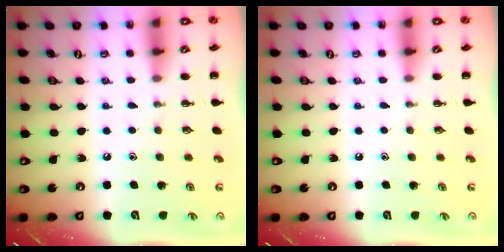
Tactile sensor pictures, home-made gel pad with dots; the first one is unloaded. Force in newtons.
{"total": 0.0}